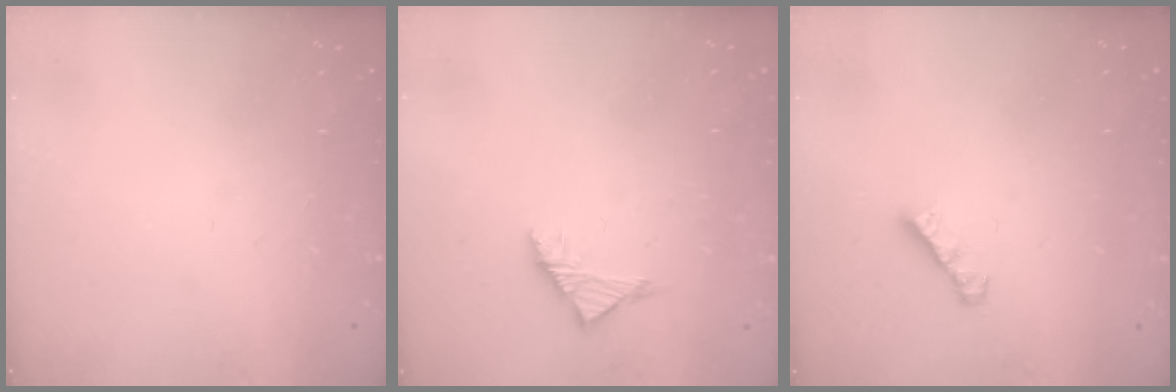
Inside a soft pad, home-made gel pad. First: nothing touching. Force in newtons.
{"total": 3.0, "press": 2.9, "slide": 0.9}
{"total": 3.0, "press": 3.0, "slide": 0.3}